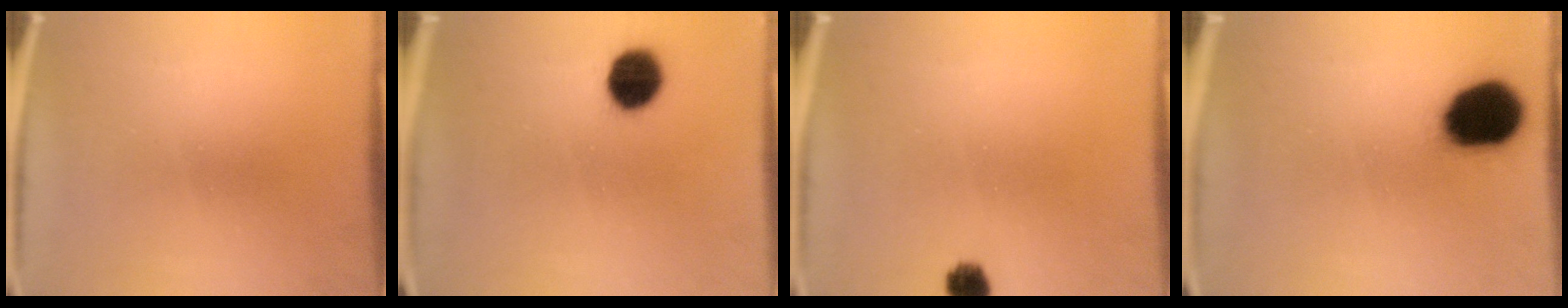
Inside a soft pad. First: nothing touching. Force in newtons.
{"total": 8.7}
{"total": 3.2}
{"total": 15.2}